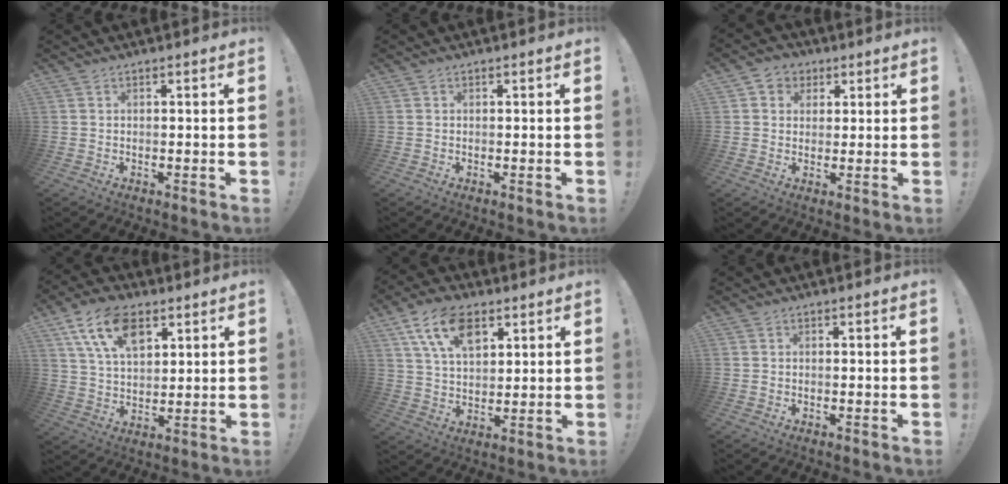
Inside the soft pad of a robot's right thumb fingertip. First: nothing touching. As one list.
[{"total": 0.0}, {"total": 5.4, "force": [1.7, 5.0, 1.4], "torque": [-0.021, -0.002, 0.033]}, {"total": 14.9, "force": [7.3, 8.6, 9.7], "torque": [-0.167, -0.014, 0.137]}, {"total": 14.1, "force": [7.0, 8.2, 9.1], "torque": [-0.164, -0.010, 0.132]}, {"total": 0.5, "force": [-0.2, 0.4, 0.2], "torque": [-0.006, 0.003, -0.003]}]